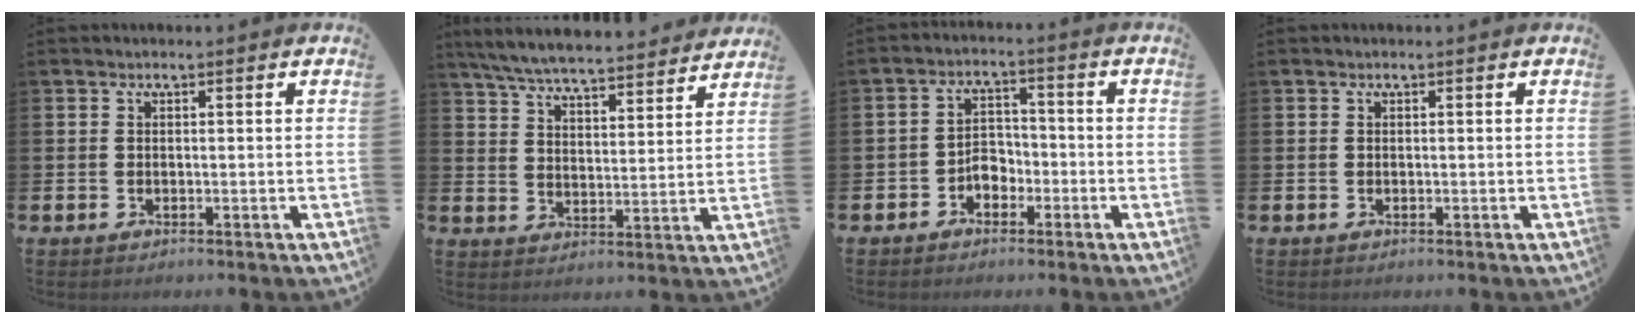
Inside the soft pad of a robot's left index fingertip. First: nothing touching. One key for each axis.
{"total": 6.9, "fx": 6.7, "fy": 0.5, "fz": 1.7, "tx": -0.061, "ty": -0.045, "tz": 0.119}
{"total": 3.3, "fx": -1.9, "fy": 2.3, "fz": 1.2, "tx": -0.026, "ty": 0.007, "tz": -0.044}
{"total": 0.0}